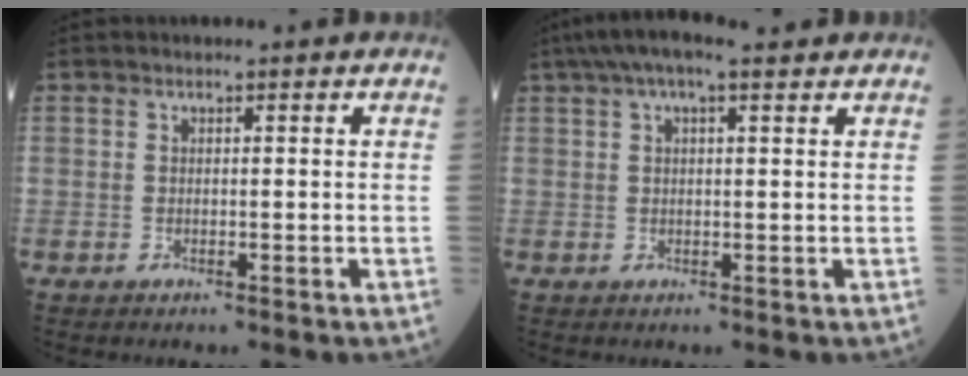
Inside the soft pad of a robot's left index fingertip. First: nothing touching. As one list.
[{"total": 7.5, "force": [5.3, 1.6, 5.1], "torque": [-0.092, 0.050, 0.088]}]